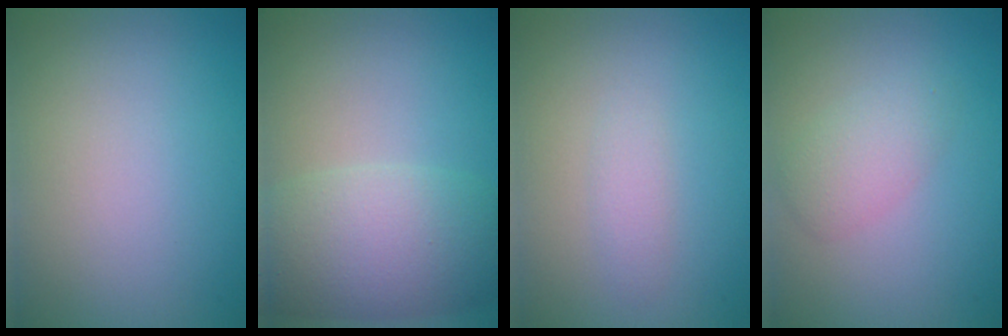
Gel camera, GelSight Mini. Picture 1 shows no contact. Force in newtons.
{"total": 7.2, "press": 7.2, "slide": 0.4}
{"total": 1.1, "press": 1.1, "slide": 0.0}
{"total": 2.5, "press": 2.5, "slide": 0.1}